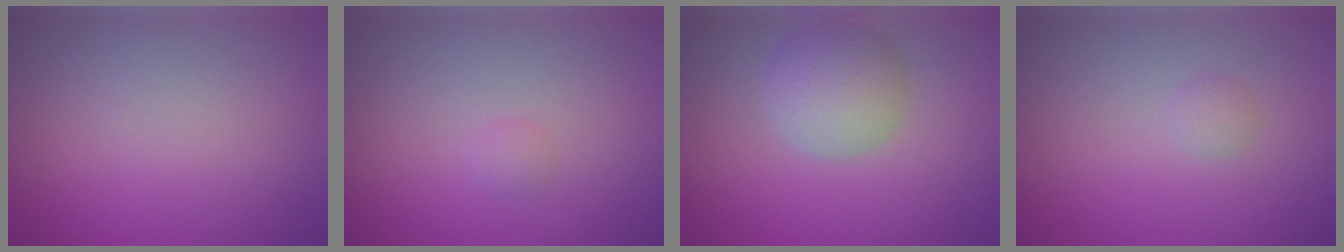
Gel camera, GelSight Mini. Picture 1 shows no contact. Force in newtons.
{"total": 0.7, "press": 0.7, "slide": 0.0}
{"total": 4.7, "press": 4.7, "slide": 0.3}
{"total": 0.8, "press": 0.8, "slide": 0.1}